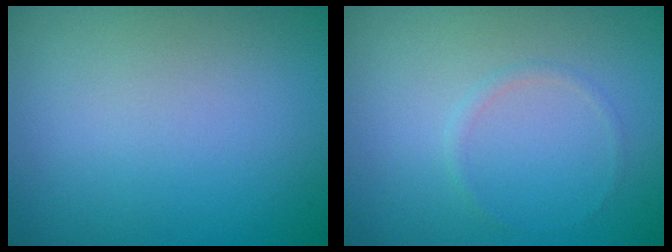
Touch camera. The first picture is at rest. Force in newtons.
{"total": 0.7, "press": 0.7, "slide": 0.1}